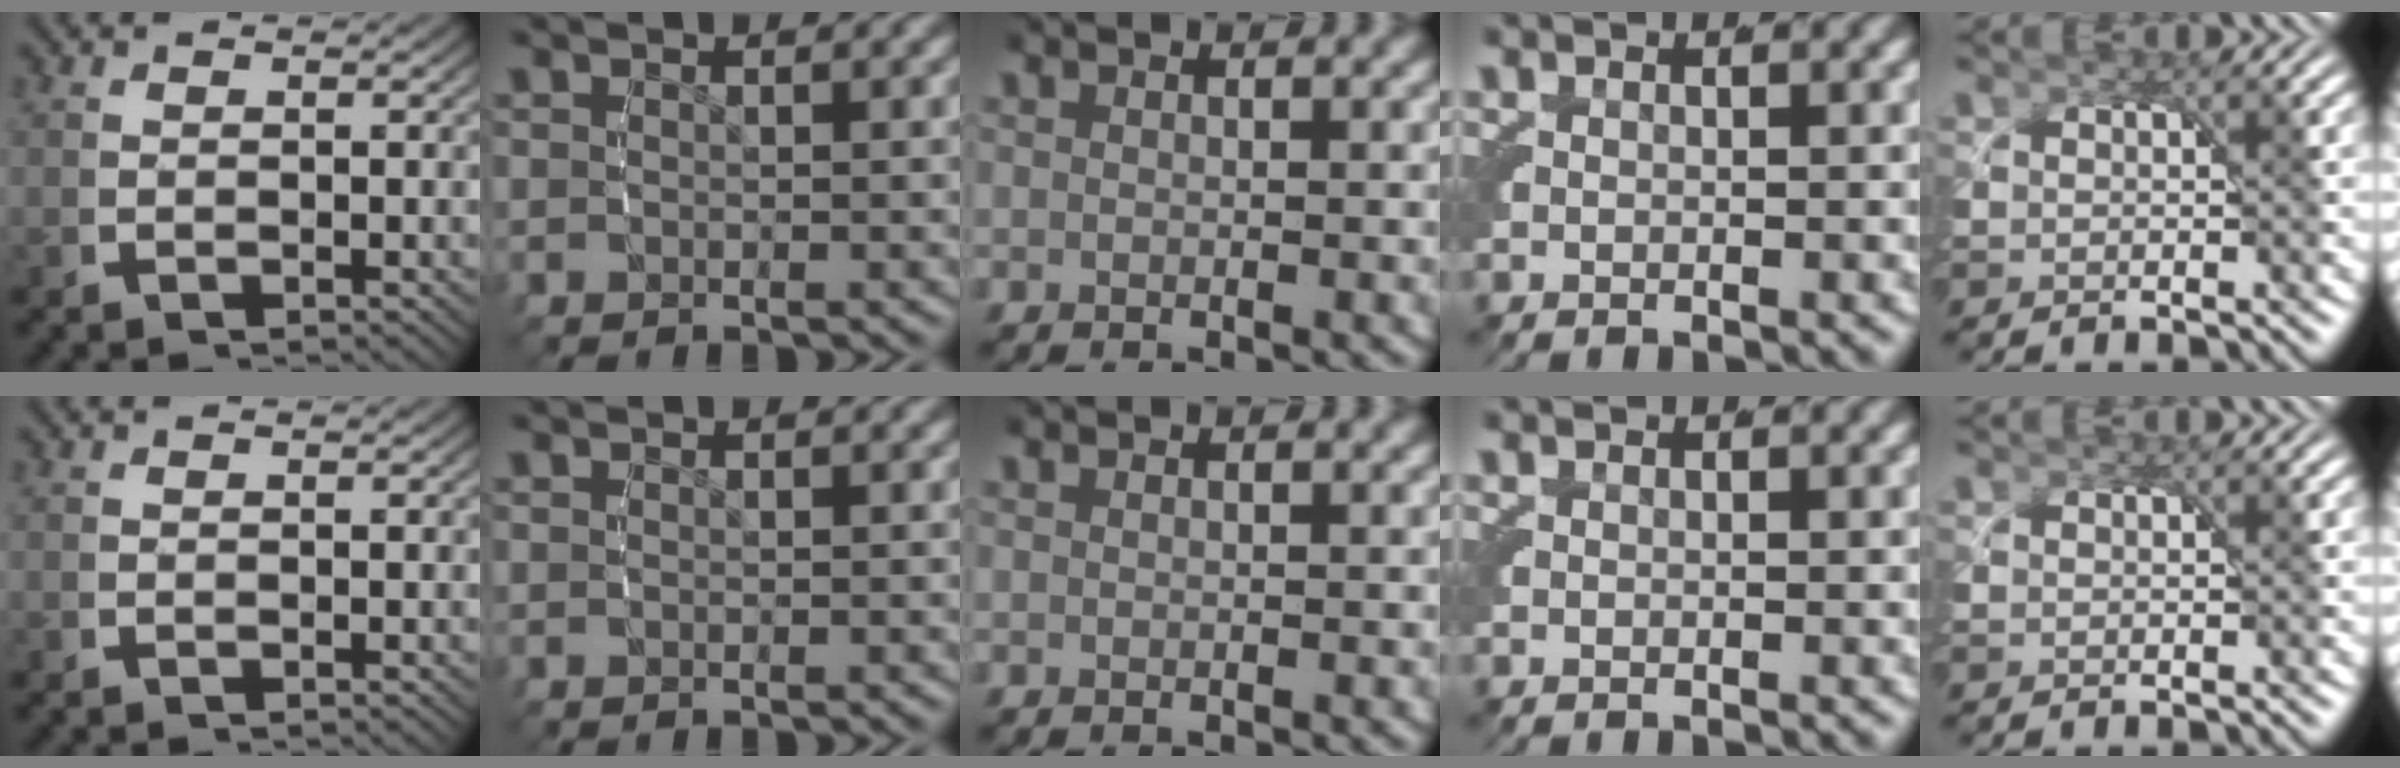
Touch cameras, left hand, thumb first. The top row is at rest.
{}